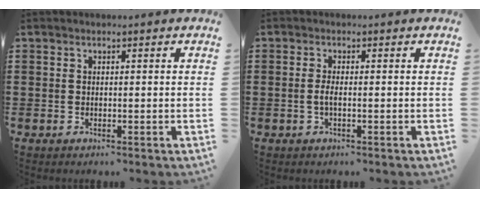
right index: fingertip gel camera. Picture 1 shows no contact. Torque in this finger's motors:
{"motor_torque": [2.14, 0.00, 0.24, 0.06]}